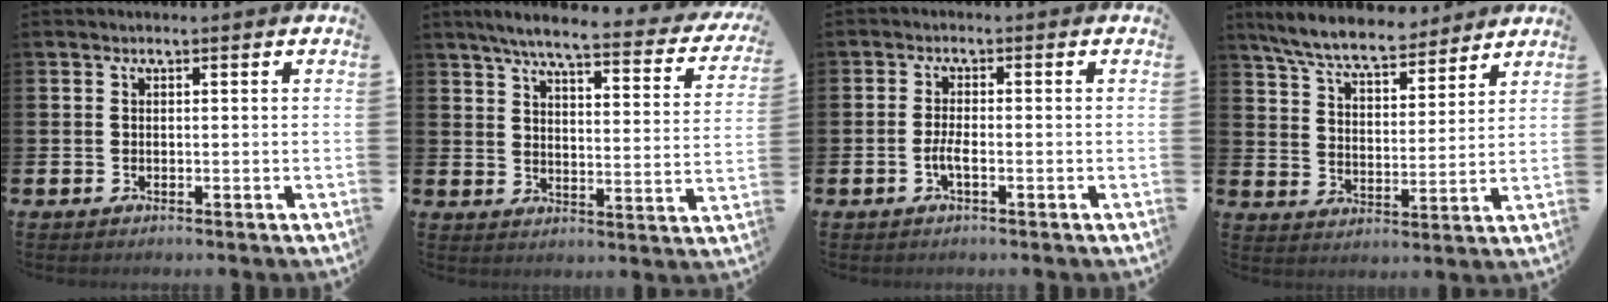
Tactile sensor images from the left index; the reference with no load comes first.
{"total": 6.1, "force": [5.2, 0.6, 3.2], "torque": [-0.067, -0.042, 0.078]}
{"total": 2.2, "force": [-0.8, 0.6, 2.0], "torque": [-0.040, 0.004, -0.014]}
{"total": 8.1, "force": [7.5, 1.6, 2.6], "torque": [-0.084, -0.037, 0.134]}